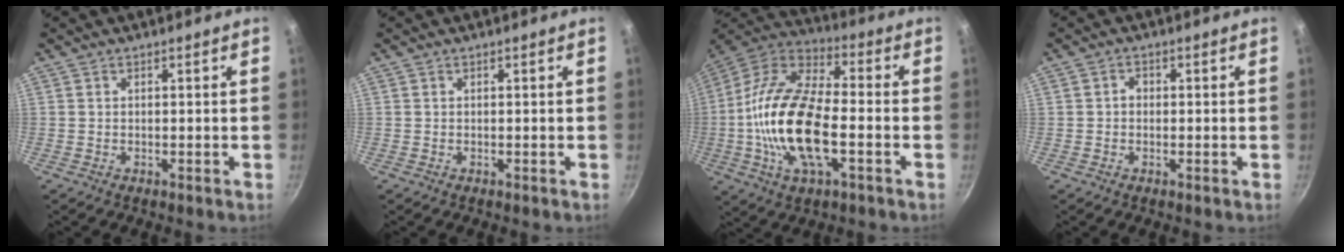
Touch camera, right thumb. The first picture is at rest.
{"total": 0.0}
{"total": 20.9, "force": [-3.9, 9.5, 18.2], "torque": [-0.343, 0.031, -0.090]}
{"total": 1.6, "force": [-0.2, 1.4, 0.8], "torque": [-0.009, 0.008, -0.005]}